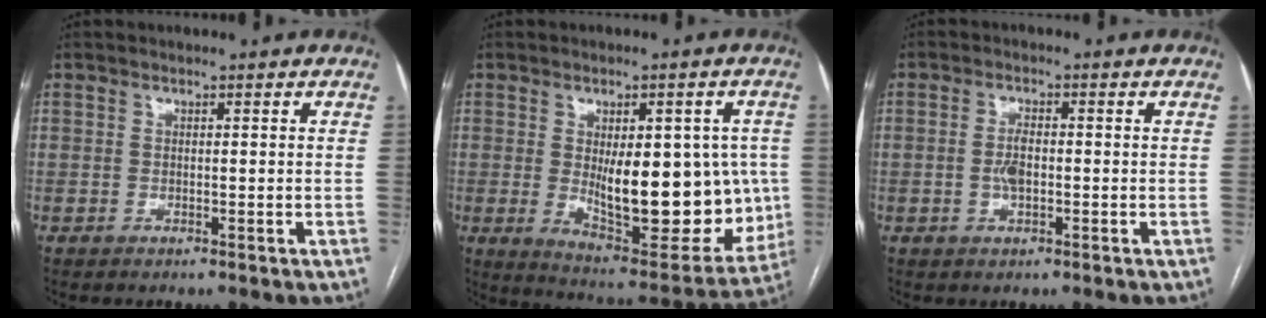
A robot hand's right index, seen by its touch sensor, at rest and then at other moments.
{"total": 18.8, "force": [-0.7, 7.5, 17.3], "torque": [-0.236, -0.006, 0.015]}
{"total": 2.8, "force": [-0.4, 1.1, 2.5], "torque": [-0.053, 0.002, -0.006]}